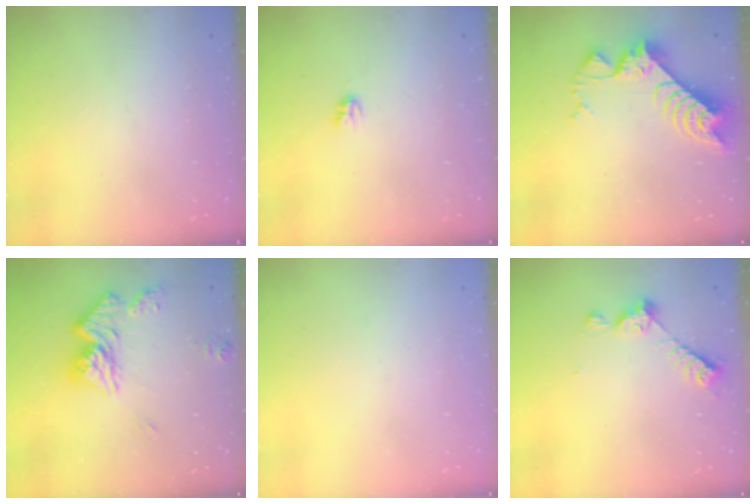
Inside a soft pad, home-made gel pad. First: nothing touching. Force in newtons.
{"total": 2.7, "press": 2.7, "slide": 0.2}
{"total": 8.5, "press": 8.5, "slide": 0.8}
{"total": 14.8, "press": 14.7, "slide": 1.6}
{"total": 0.5, "press": 0.5, "slide": 0.1}
{"total": 6.5, "press": 6.5, "slide": 0.7}